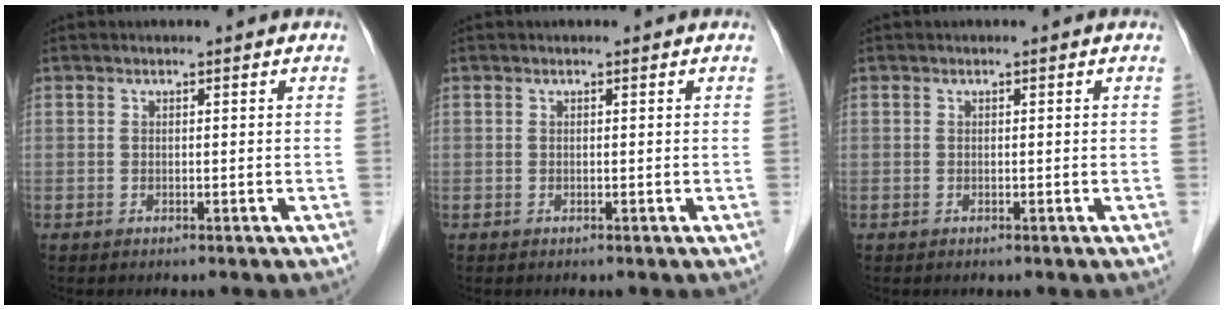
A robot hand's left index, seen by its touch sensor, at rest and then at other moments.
{"total": 0.0}
{"total": 0.0}